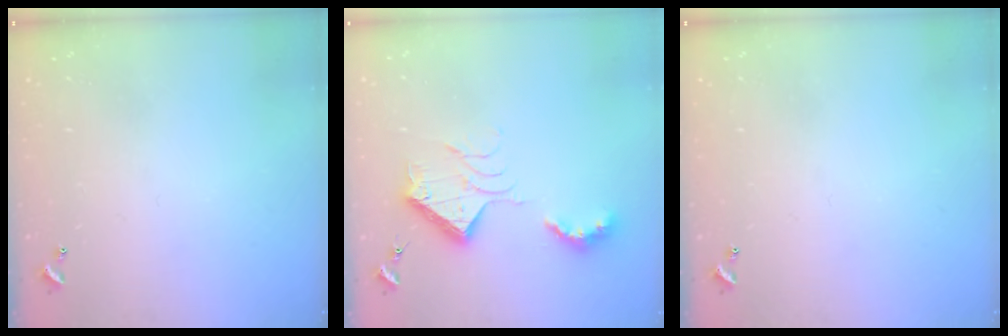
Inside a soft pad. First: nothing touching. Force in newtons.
{"total": 13.3, "press": 13.3, "slide": 0.4}
{"total": 0.0}